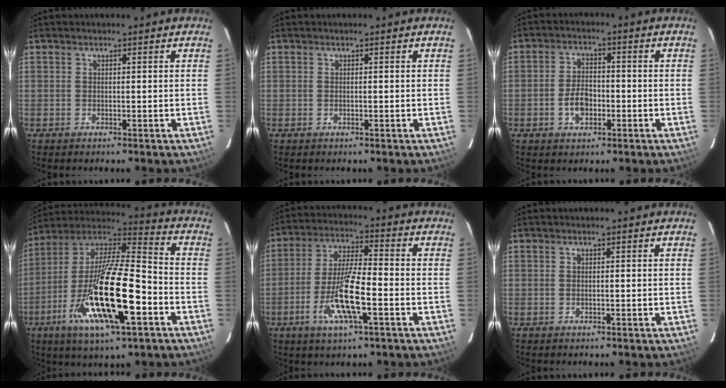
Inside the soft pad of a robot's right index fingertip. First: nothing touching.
{"total": 0.0}
{"total": 5.4, "force": [-1.9, 3.4, 3.8], "torque": [-0.078, 0.009, -0.030]}
{"total": 24.4, "force": [-9.6, 6.0, 21.6], "torque": [-0.406, -0.043, -0.177]}
{"total": 11.9, "force": [-4.5, 2.3, 10.8], "torque": [-0.219, -0.007, -0.085]}
{"total": 0.0}